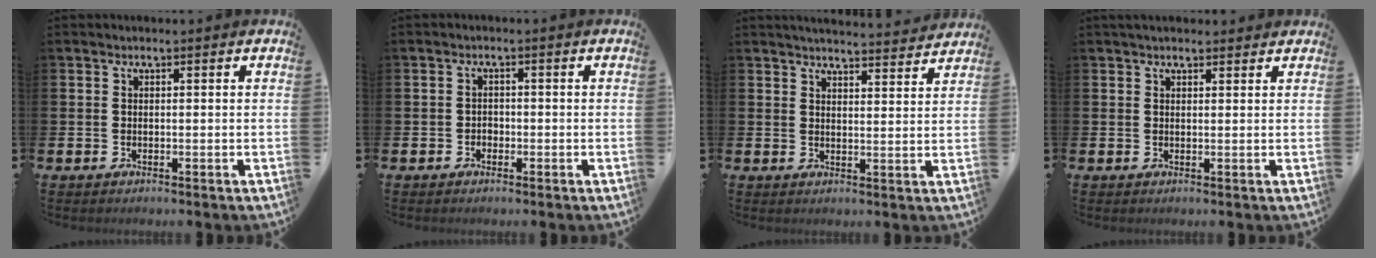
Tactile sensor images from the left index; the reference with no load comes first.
{"total": 1.3, "force": [-0.8, 1.0, 0.2], "torque": [0.000, 0.000, -0.018]}
{"total": 4.4, "force": [4.3, 0.0, 0.4], "torque": [-0.004, -0.034, 0.075]}
{"total": 2.4, "force": [2.3, 0.6, 0.5], "torque": [-0.002, -0.008, 0.040]}